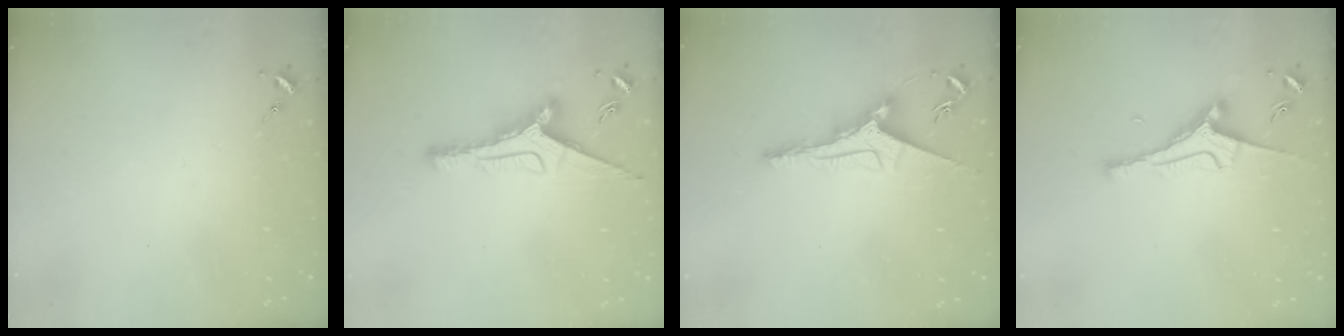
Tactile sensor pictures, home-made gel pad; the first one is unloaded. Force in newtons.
{"total": 11.4, "press": 11.4, "slide": 0.6}
{"total": 9.9, "press": 9.9, "slide": 0.4}
{"total": 9.2, "press": 9.1, "slide": 1.3}